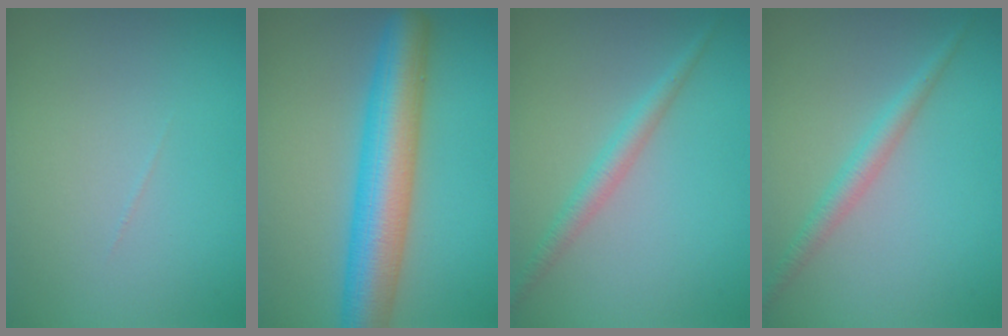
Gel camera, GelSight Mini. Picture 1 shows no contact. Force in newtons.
{"total": 8.0, "press": 8.0, "slide": 0.2}
{"total": 2.1, "press": 2.1, "slide": 0.1}
{"total": 2.1, "press": 2.1, "slide": 0.1}